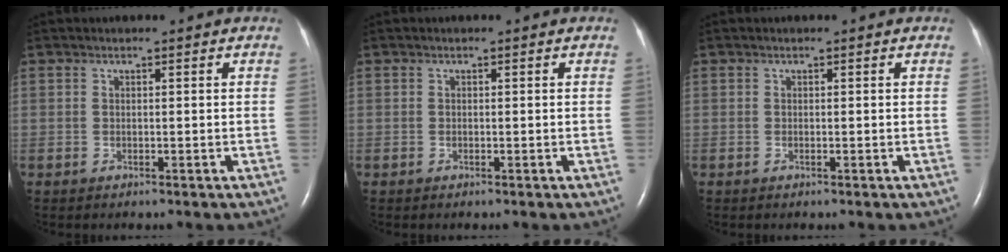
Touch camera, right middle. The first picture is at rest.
{"total": 0.0}
{"total": 0.0}